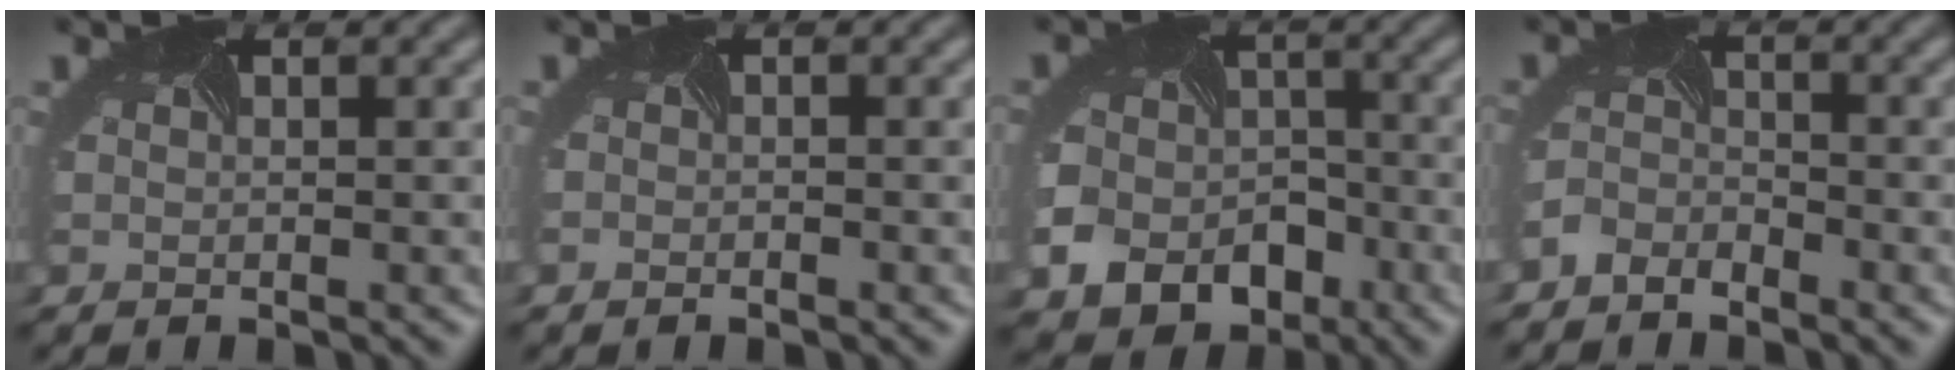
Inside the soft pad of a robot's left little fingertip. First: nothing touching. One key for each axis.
{"total": 0.7, "fx": -0.7, "fy": 0.1, "fz": 0.1, "tx": -0.004, "ty": -0.010, "tz": -0.011}
{"total": 11.2, "fx": -6.5, "fy": 8.4, "fz": 3.7, "tx": -0.069, "ty": -0.054, "tz": -0.099}
{"total": 2.6, "fx": -2.4, "fy": 1.0, "fz": 0.2, "tx": -0.014, "ty": -0.003, "tz": -0.055}